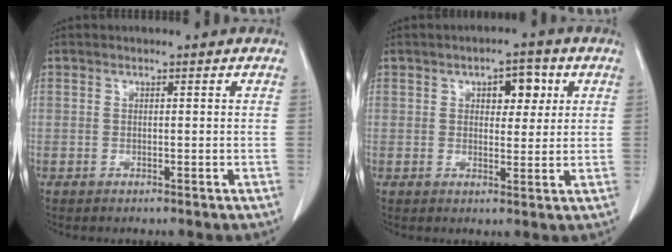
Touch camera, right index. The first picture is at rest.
{"total": 4.9, "force": [1.9, 2.6, 3.8], "torque": [-0.047, 0.010, 0.026]}